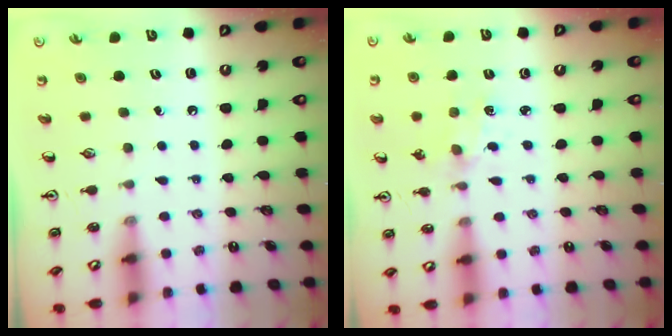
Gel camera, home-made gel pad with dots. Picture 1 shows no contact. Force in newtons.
{"total": 1.5, "press": 1.4, "slide": 0.4}